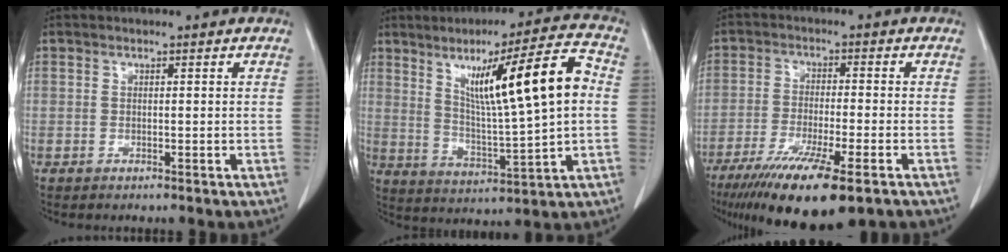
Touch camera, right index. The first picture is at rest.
{"total": 15.8, "force": [3.5, 0.7, 15.4], "torque": [-0.244, 0.014, 0.059]}
{"total": 14.8, "force": [-9.7, 1.9, 11.0], "torque": [-0.178, -0.040, -0.157]}